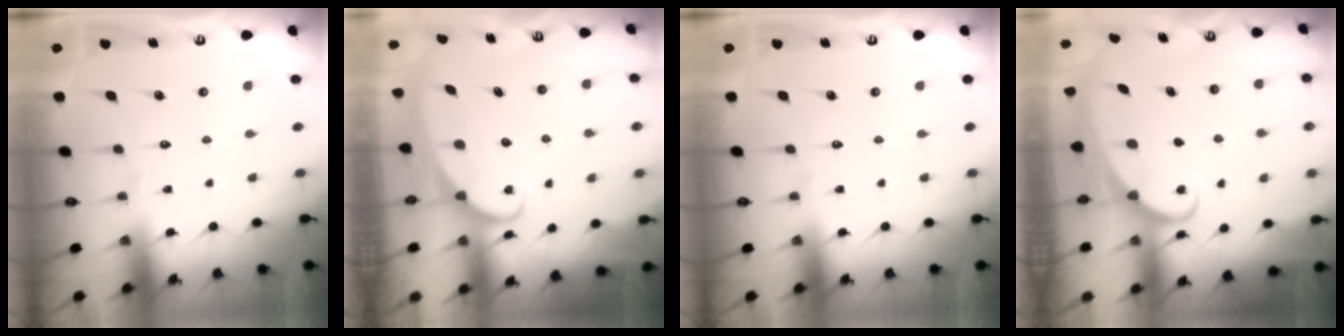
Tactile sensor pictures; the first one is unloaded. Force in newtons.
{"total": 2.5, "press": 2.5, "slide": 0.4}
{"total": 0.0}
{"total": 2.3, "press": 2.3, "slide": 0.3}